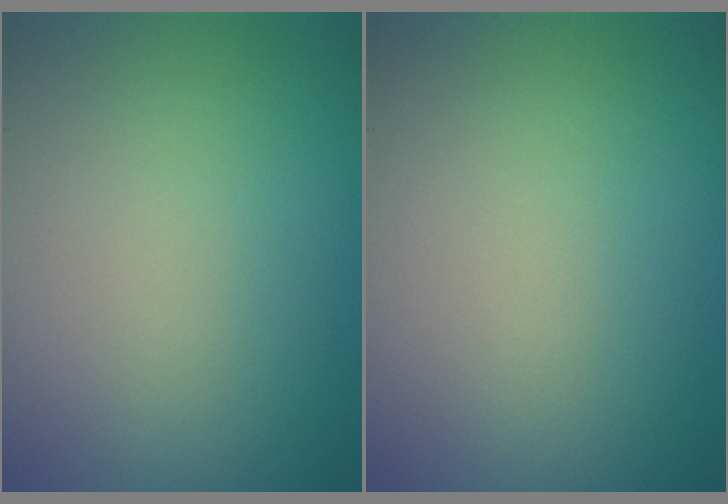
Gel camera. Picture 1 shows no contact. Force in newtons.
{"total": 0.0}